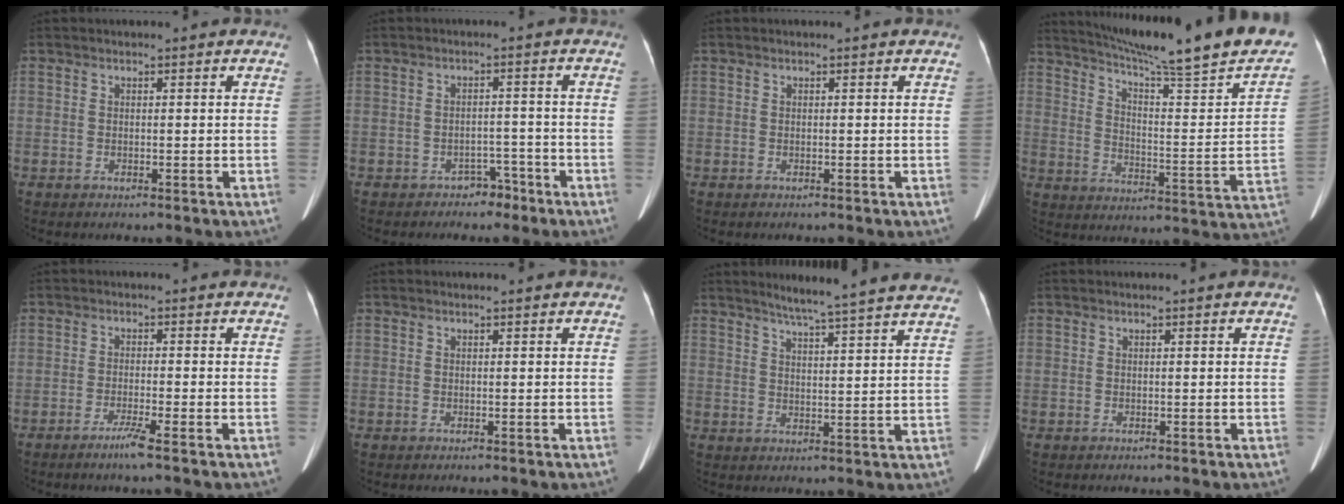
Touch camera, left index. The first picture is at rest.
{"total": 3.0, "force": [-2.4, 1.8, 0.5], "torque": [-0.010, 0.008, -0.030]}
{"total": 0.0}
{"total": 26.7, "force": [22.1, 0.9, 14.8], "torque": [-0.223, -0.067, 0.288]}
{"total": 2.8, "force": [-1.9, -0.6, 2.0], "torque": [-0.045, -0.007, -0.038]}
{"total": 0.0}
{"total": 17.6, "force": [15.9, -0.5, 7.6], "torque": [-0.114, -0.023, 0.195]}
{"total": 0.0}